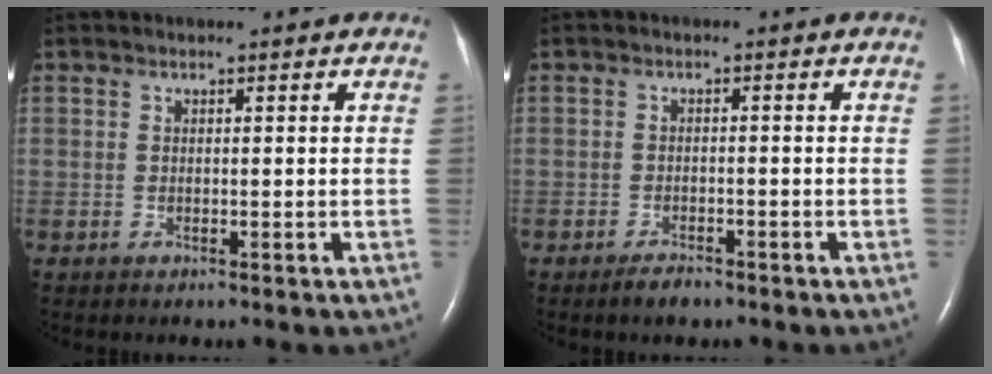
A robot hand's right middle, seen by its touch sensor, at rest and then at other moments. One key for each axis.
{"total": 2.2, "fx": -1.8, "fy": 0.7, "fz": 1.1, "tx": -0.029, "ty": -0.004, "tz": -0.027}